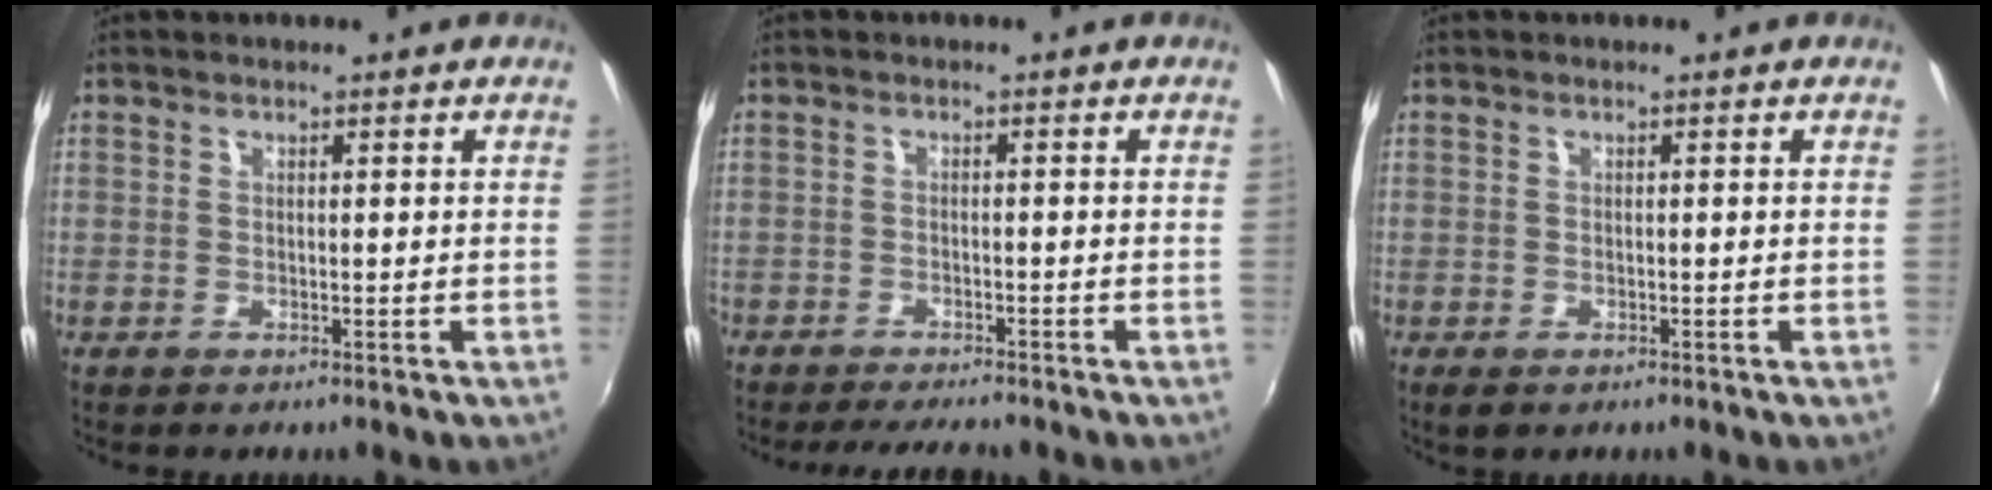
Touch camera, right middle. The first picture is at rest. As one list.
[{"total": 6.5, "force": [-5.9, 1.0, 2.6], "torque": [-0.069, -0.008, -0.090]}, {"total": 1.8, "force": [-1.0, 1.0, 1.1], "torque": [-0.021, -0.008, -0.016]}]